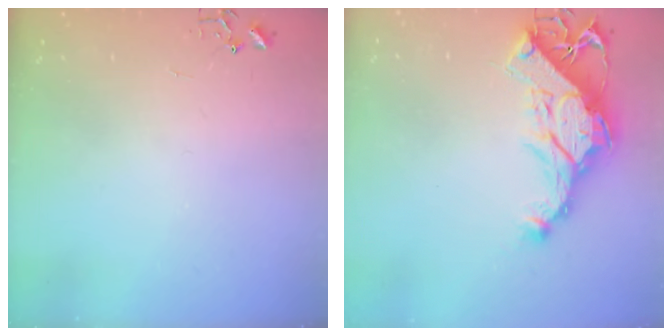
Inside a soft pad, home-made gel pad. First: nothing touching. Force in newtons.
{"total": 15.6, "press": 15.4, "slide": 2.1}